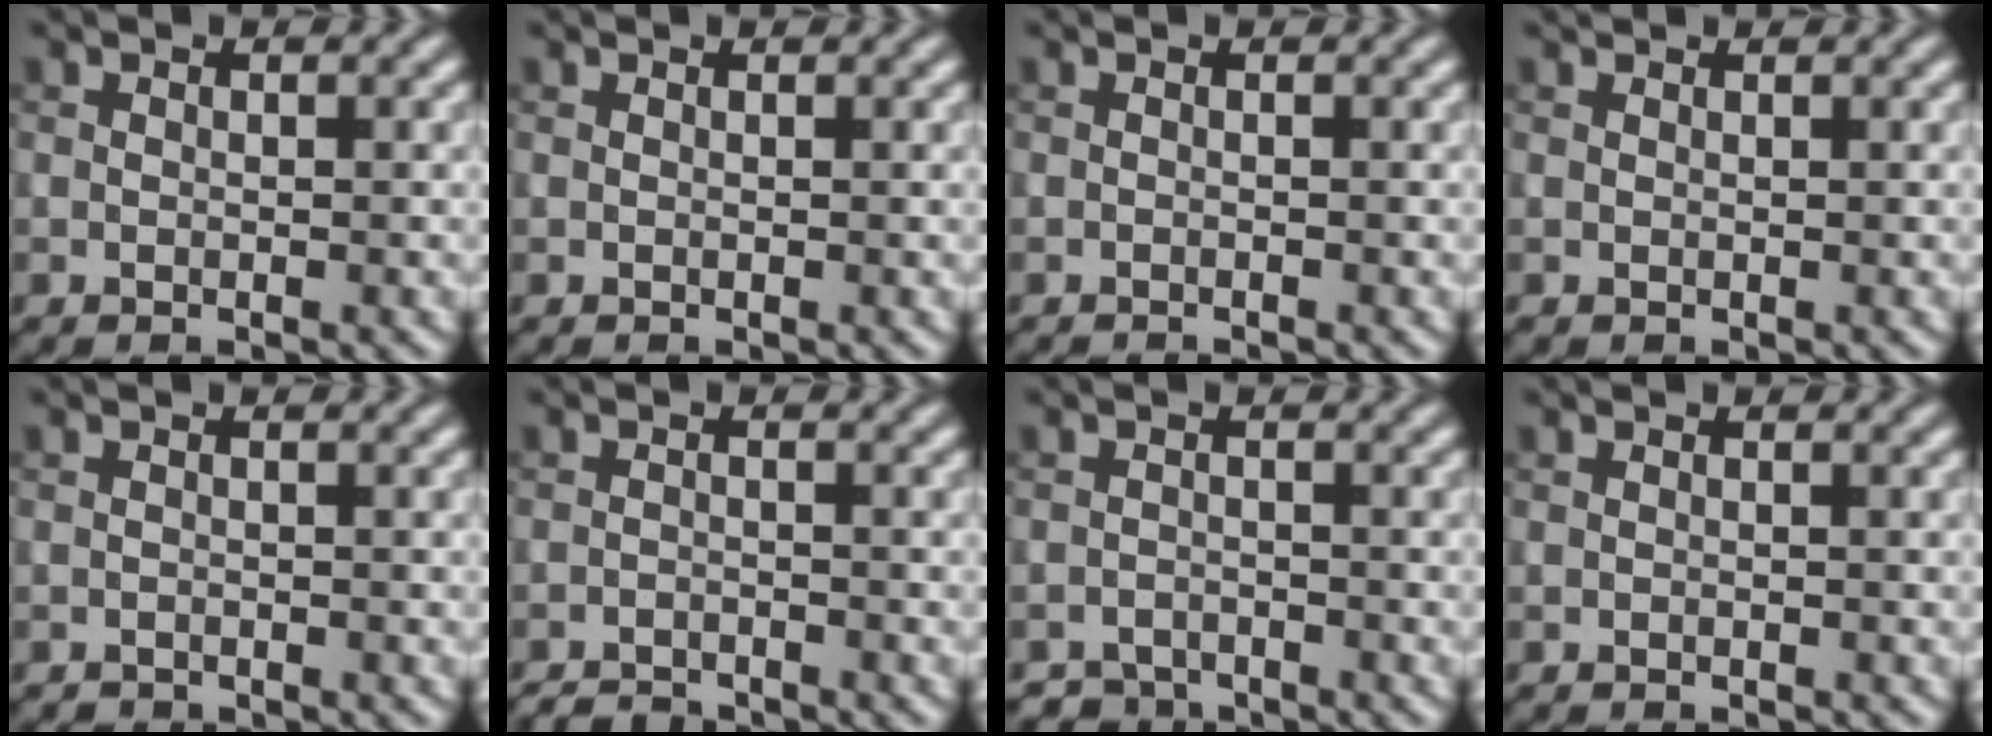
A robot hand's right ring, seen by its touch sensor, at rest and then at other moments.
{"total": 0.7, "force": [0.6, 0.1, 0.1], "torque": [0.001, 0.000, 0.008]}
{"total": 0.8, "force": [-0.8, 0.1, 0.2], "torque": [0.004, -0.004, -0.014]}
{"total": 0.9, "force": [0.9, 0.1, 0.2], "torque": [-0.009, -0.001, 0.009]}
{"total": 0.5, "force": [-0.5, 0.1, -0.1], "torque": [0.002, -0.001, -0.010]}
{"total": 2.1, "force": [-2.1, 0.3, 0.3], "torque": [-0.002, -0.003, -0.039]}
{"total": 1.9, "force": [-1.9, 0.4, -0.2], "torque": [0.011, 0.001, -0.035]}
{"total": 0.6, "force": [-0.5, 0.1, 0.1], "torque": [0.004, 0.000, -0.009]}